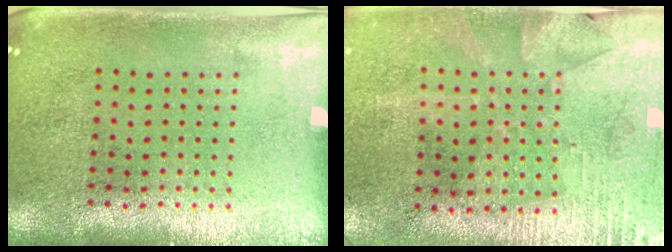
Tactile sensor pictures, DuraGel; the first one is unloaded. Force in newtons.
{"total": 2.8, "press": 2.5, "slide": 1.1}